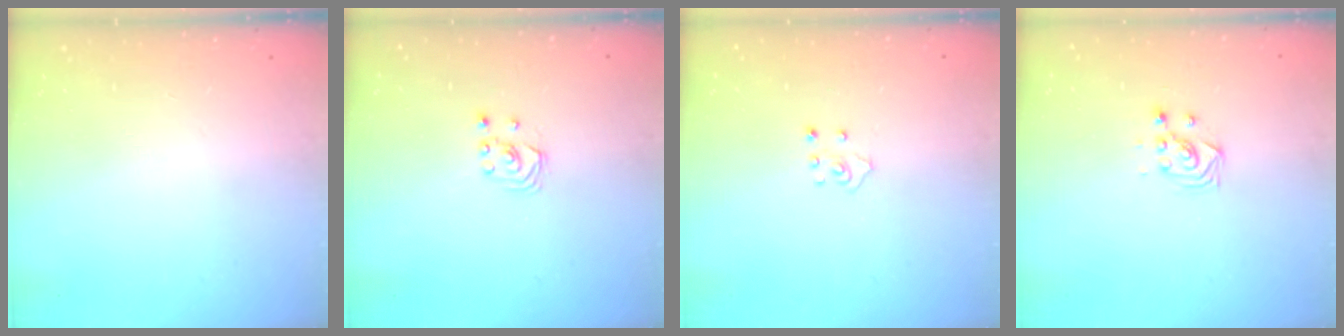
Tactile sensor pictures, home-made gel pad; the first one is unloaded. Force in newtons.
{"total": 1.9, "press": 1.9, "slide": 0.2}
{"total": 2.7, "press": 2.7, "slide": 0.2}
{"total": 2.9, "press": 2.9, "slide": 0.4}